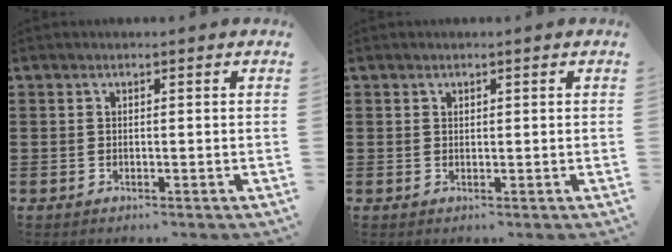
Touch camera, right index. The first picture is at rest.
{"total": 0.5, "force": [0.5, 0.2, 0.1], "torque": [-0.003, -0.001, 0.010]}